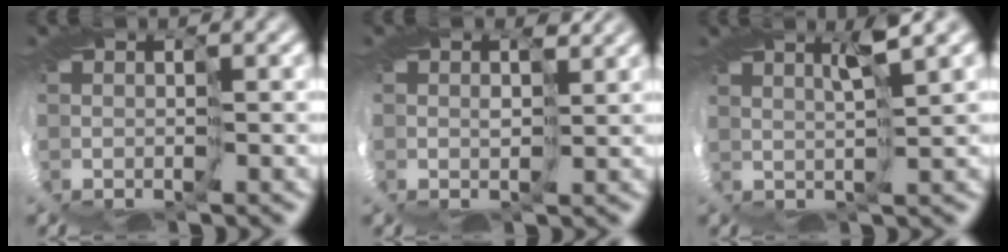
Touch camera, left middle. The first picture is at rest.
{"total": 1.9, "force": [1.5, 1.0, 0.8], "torque": [-0.022, 0.010, 0.013]}
{"total": 1.8, "force": [1.3, -0.6, 1.1], "torque": [-0.021, 0.005, 0.018]}